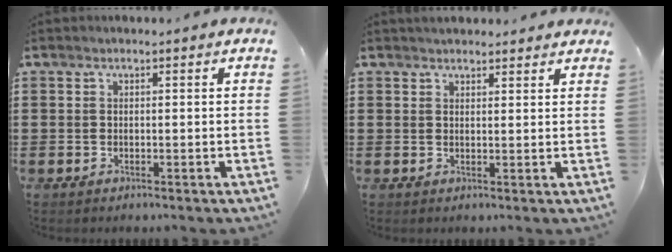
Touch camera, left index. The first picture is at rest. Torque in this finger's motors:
{"motor_torque": [2.14, 0.00, 0.29, 0.02]}